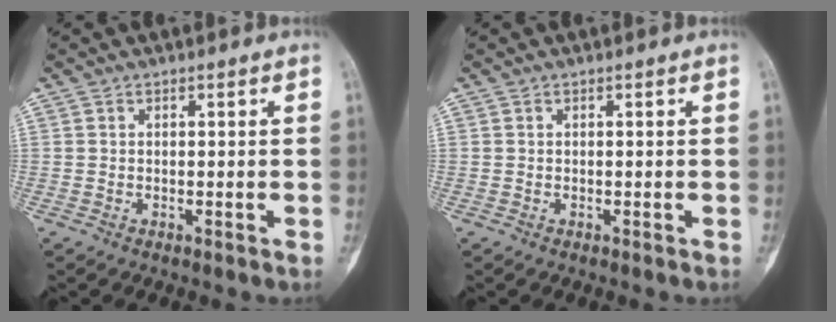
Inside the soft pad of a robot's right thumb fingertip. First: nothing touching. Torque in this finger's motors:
{"motor_torque": [0.89, 0.81, 0.00, 0.00, 0.01]}